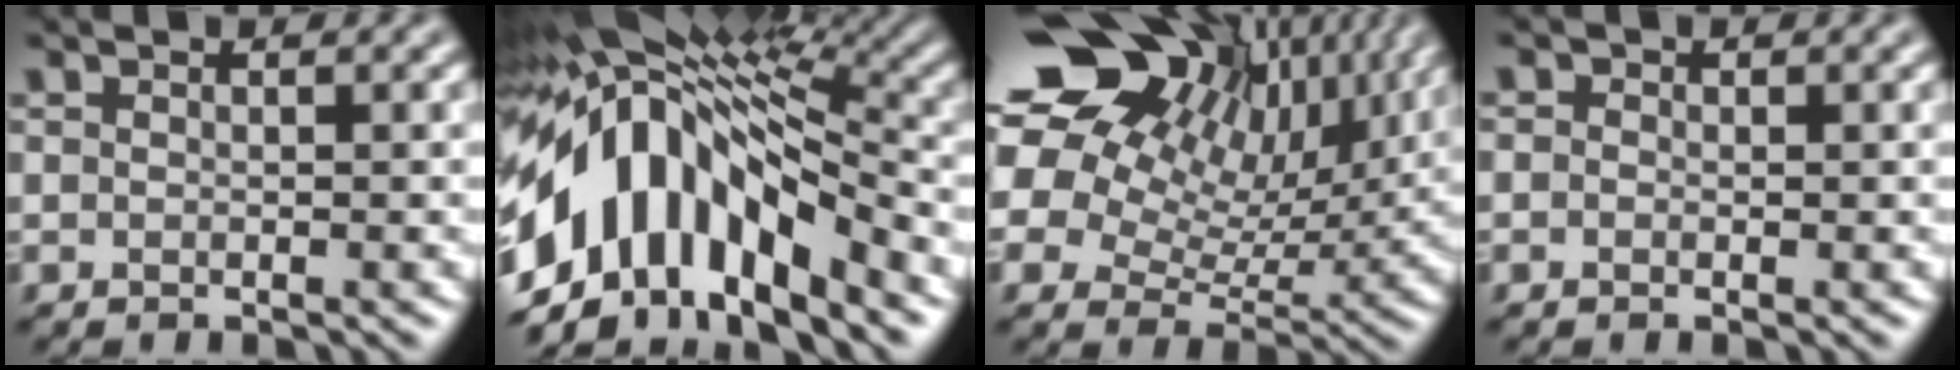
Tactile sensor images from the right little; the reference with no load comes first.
{"total": 14.4, "force": [-4.0, 7.4, 11.7], "torque": [-0.205, 0.014, -0.074]}
{"total": 20.0, "force": [9.6, 13.2, 11.5], "torque": [-0.254, 0.059, 0.153]}
{"total": 0.6, "force": [0.1, 0.6, 0.3], "torque": [-0.005, -0.005, -0.007]}